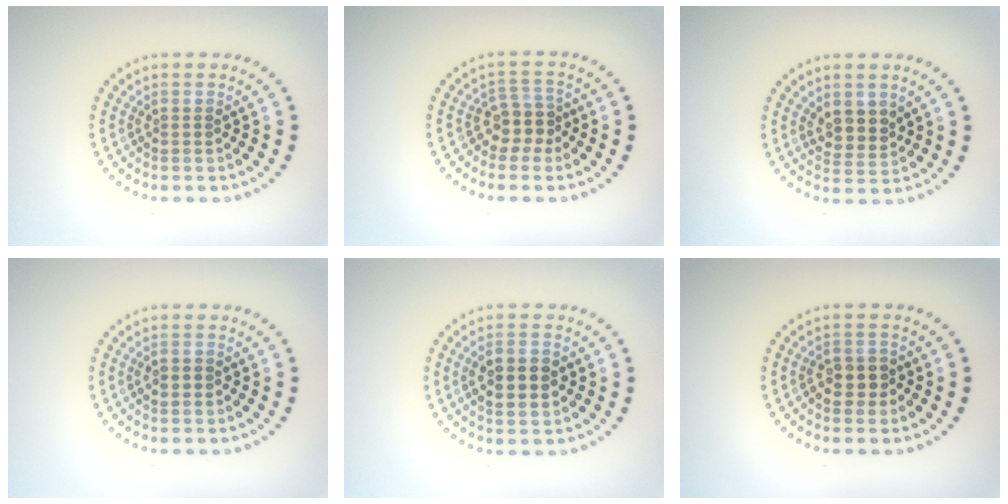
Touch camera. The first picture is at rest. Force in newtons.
{"total": 2.7, "press": 2.1, "slide": 1.6}
{"total": 2.4, "press": 2.2, "slide": 1.1}
{"total": 1.5, "press": 1.5, "slide": 0.1}
{"total": 3.3, "press": 3.3, "slide": 0.2}
{"total": 2.4, "press": 2.4, "slide": 0.5}